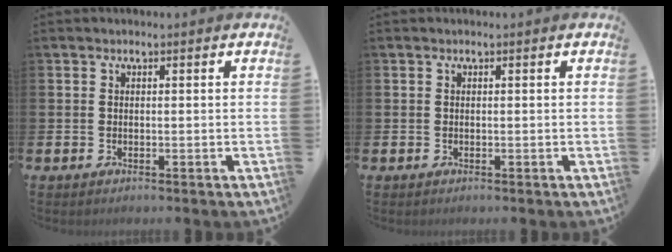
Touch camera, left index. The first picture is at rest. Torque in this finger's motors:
{"motor_torque": [-0.10, 0.03, 0.00, 0.02]}